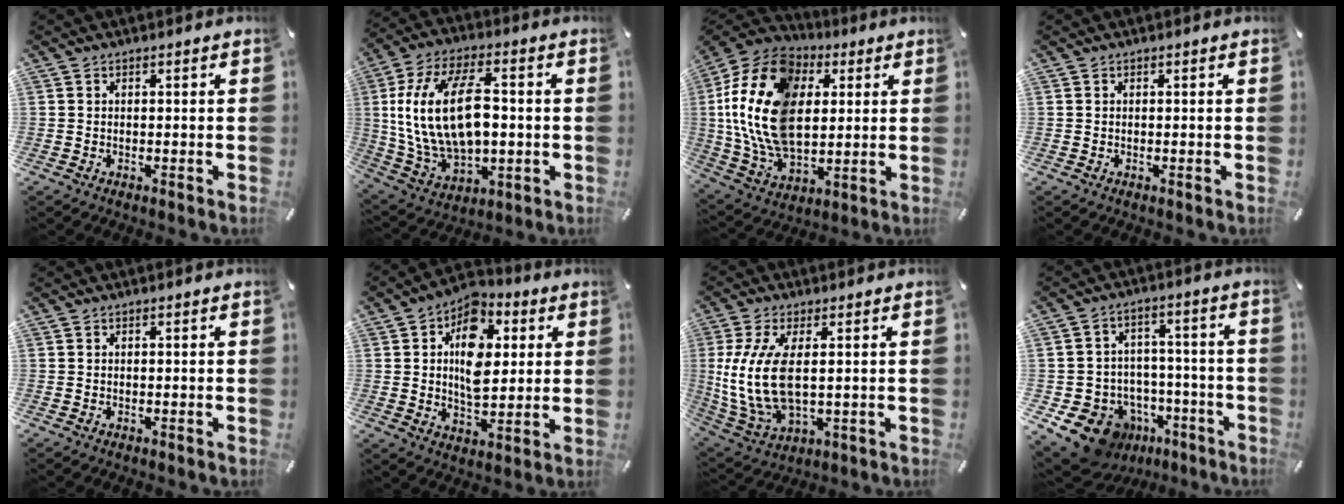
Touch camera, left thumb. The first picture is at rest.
{"total": 20.6, "force": [1.4, 12.7, 16.1], "torque": [-0.342, 0.007, 0.022]}
{"total": 21.1, "force": [3.1, 14.7, 14.8], "torque": [-0.342, -0.003, 0.051]}
{"total": 0.0}
{"total": 0.0}
{"total": 13.2, "force": [3.0, 9.3, 8.9], "torque": [-0.130, -0.006, 0.049]}
{"total": 13.0, "force": [1.5, 6.6, 11.2], "torque": [-0.268, -0.018, 0.026]}
{"total": 13.9, "force": [-8.2, 10.0, 5.2], "torque": [-0.082, 0.052, -0.130]}